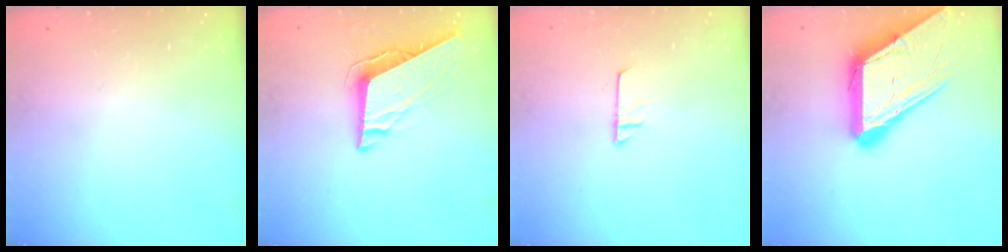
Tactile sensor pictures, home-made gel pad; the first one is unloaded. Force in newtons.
{"total": 8.9, "press": 8.8, "slide": 1.2}
{"total": 6.4, "press": 6.4, "slide": 0.3}
{"total": 23.4, "press": 23.3, "slide": 2.5}